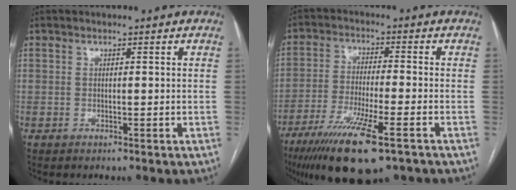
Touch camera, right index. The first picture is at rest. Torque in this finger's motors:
{"motor_torque": [1.54, -0.60, 0.88, 0.21]}